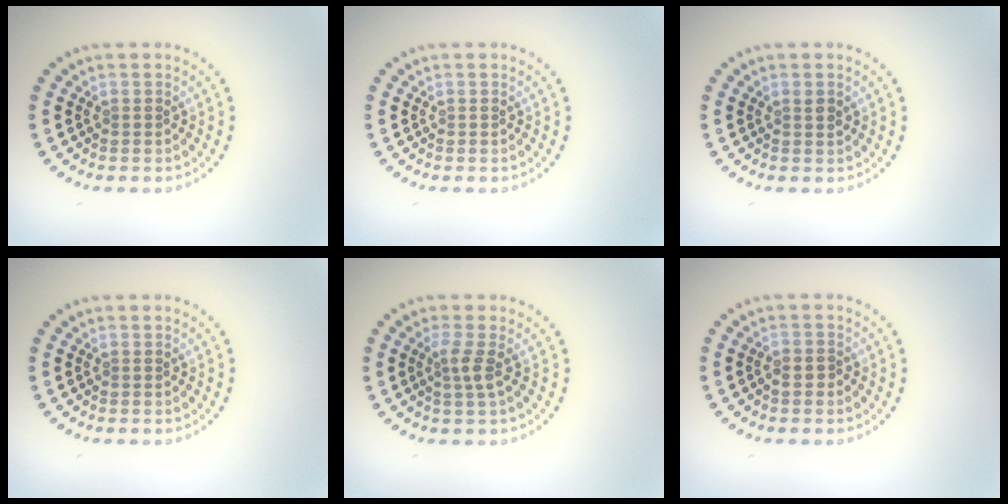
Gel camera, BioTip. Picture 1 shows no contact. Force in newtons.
{"total": 0.0}
{"total": 0.8, "press": 0.7, "slide": 0.3}
{"total": 0.0}
{"total": 1.8, "press": 1.3, "slide": 1.1}
{"total": 0.8, "press": 0.7, "slide": 0.5}